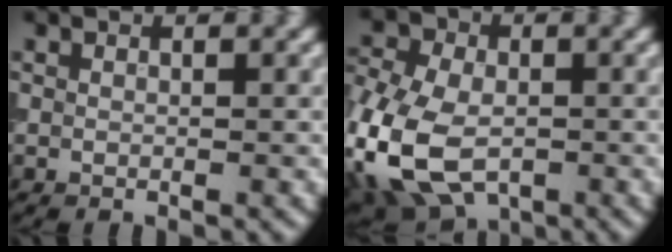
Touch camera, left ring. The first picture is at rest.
{"total": 12.9, "force": [-4.7, 8.3, 8.7], "torque": [-0.183, -0.023, -0.085]}